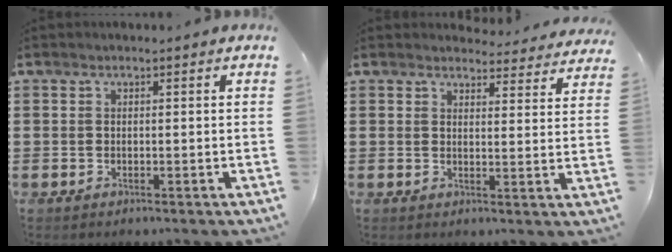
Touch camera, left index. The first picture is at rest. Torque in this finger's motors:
{"motor_torque": [1.68, -0.46, 0.01, -0.02]}